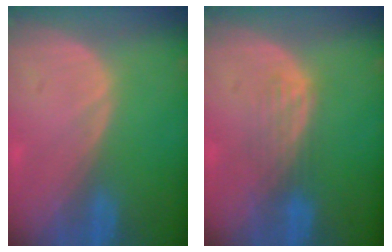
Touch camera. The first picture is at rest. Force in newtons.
{"total": 3.7, "press": 3.2, "slide": 1.8}